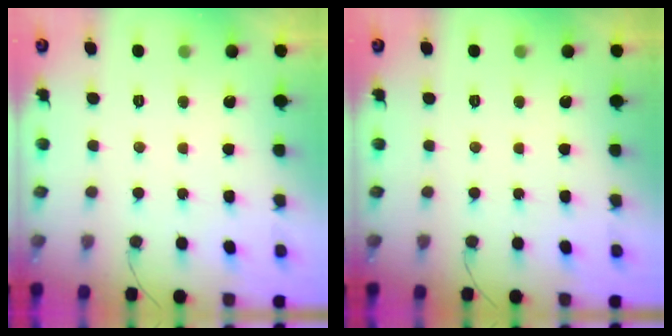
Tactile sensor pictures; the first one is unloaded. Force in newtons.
{"total": 0.0}